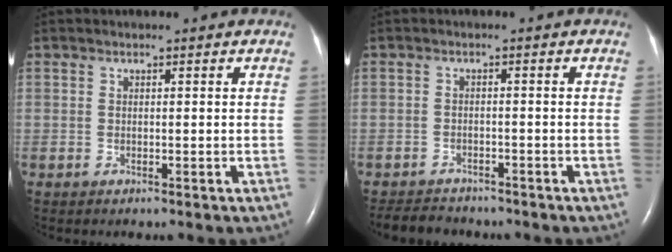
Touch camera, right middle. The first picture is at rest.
{"total": 5.5, "force": [-5.1, 1.7, 1.0], "torque": [-0.019, -0.011, -0.077]}